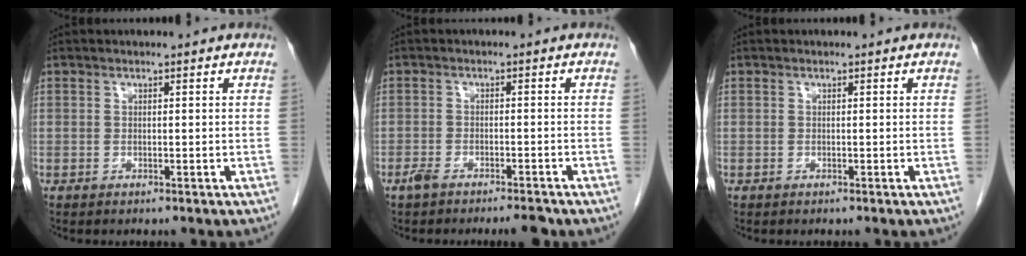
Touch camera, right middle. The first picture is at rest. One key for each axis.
{"total": 4.0, "fx": -3.2, "fy": 0.8, "fz": 2.3, "tx": -0.040, "ty": -0.001, "tz": -0.052}
{"total": 0.0}